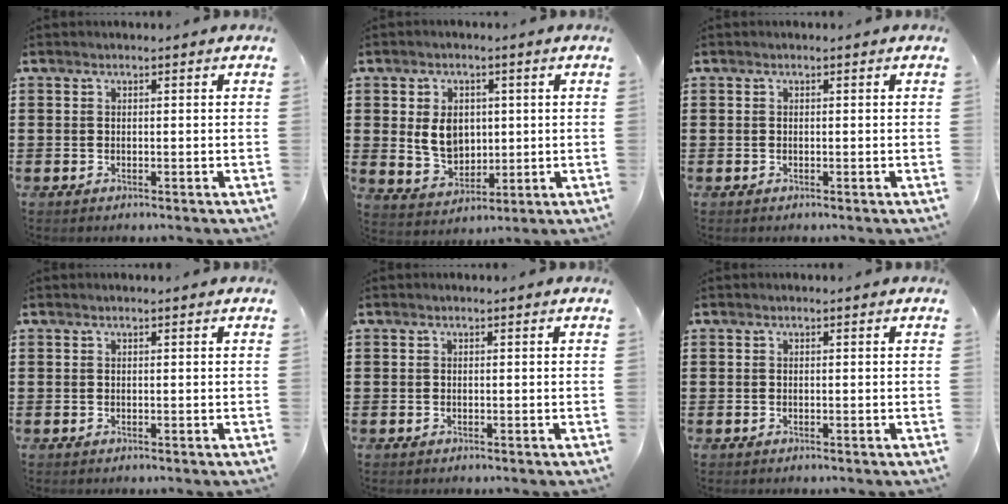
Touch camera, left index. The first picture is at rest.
{"total": 6.3, "force": [0.9, 4.9, 3.8], "torque": [-0.071, 0.007, 0.014]}
{"total": 0.0}
{"total": 0.0}
{"total": 0.0}
{"total": 0.0}